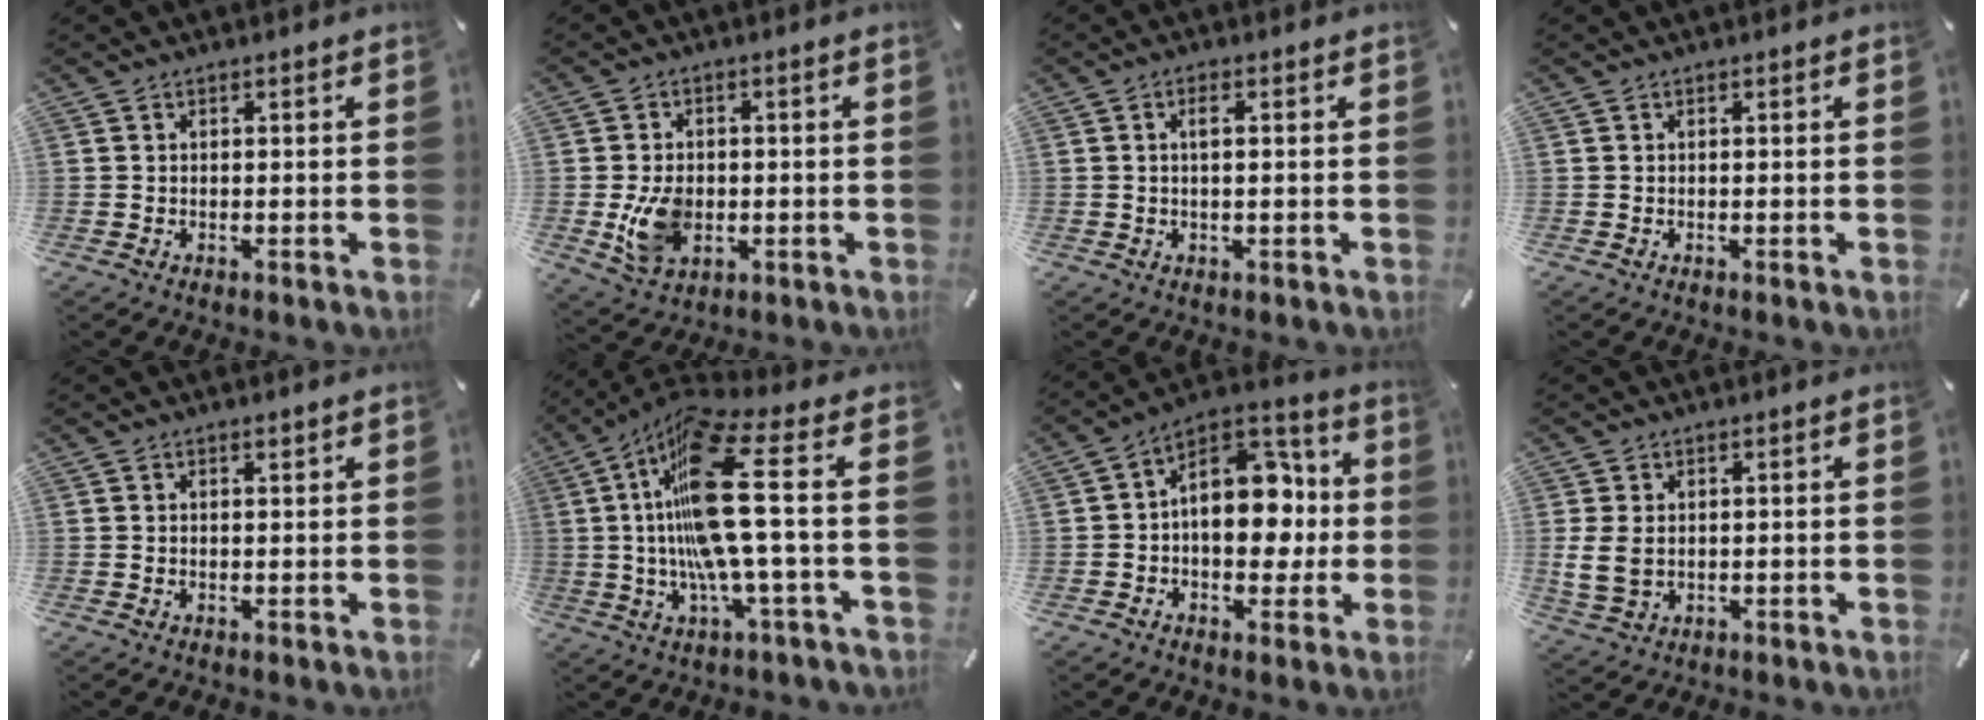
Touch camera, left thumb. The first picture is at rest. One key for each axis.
{"total": 8.6, "fx": -1.3, "fy": 6.3, "fz": 5.8, "tx": -0.111, "ty": -0.001, "tz": -0.023}
{"total": 2.6, "fx": 0.2, "fy": 0.4, "fz": 2.6, "tx": -0.049, "ty": 0.001, "tz": 0.002}
{"total": 0.0}
{"total": 0.8, "fx": 0.5, "fy": 0.3, "fz": 0.5, "tx": -0.010, "ty": 0.001, "tz": 0.009}
{"total": 21.8, "fx": 1.6, "fy": 4.4, "fz": 21.3, "tx": -0.446, "ty": -0.015, "tz": 0.010}
{"total": 15.8, "fx": -0.1, "fy": 11.3, "fz": 11.1, "tx": -0.137, "ty": 0.000, "tz": 0.000}
{"total": 5.5, "fx": 0.6, "fy": 4.0, "fz": 3.7, "tx": -0.075, "ty": 0.001, "tz": 0.012}